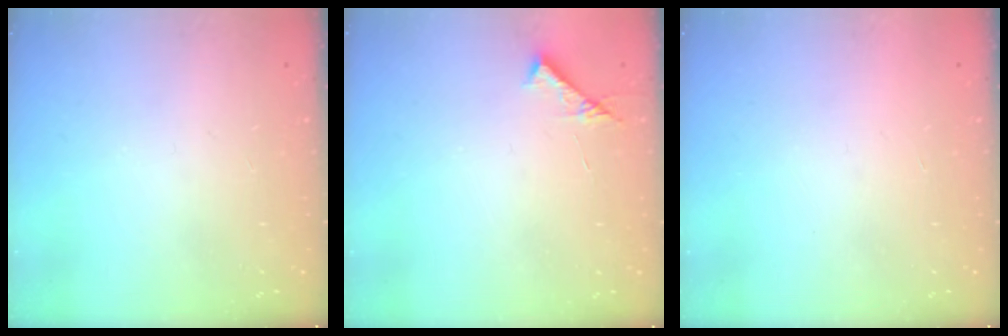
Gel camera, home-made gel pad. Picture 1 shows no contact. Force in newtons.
{"total": 6.9, "press": 6.9, "slide": 0.7}
{"total": 1.5, "press": 1.5, "slide": 0.1}